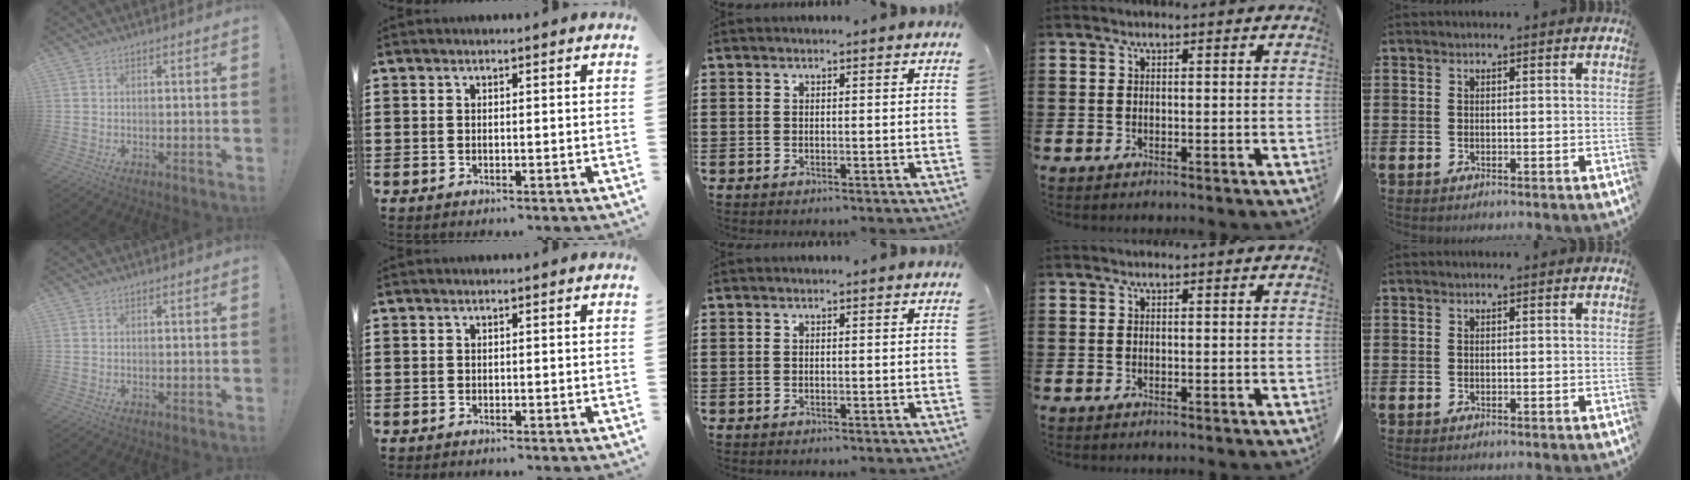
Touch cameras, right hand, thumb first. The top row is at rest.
{}